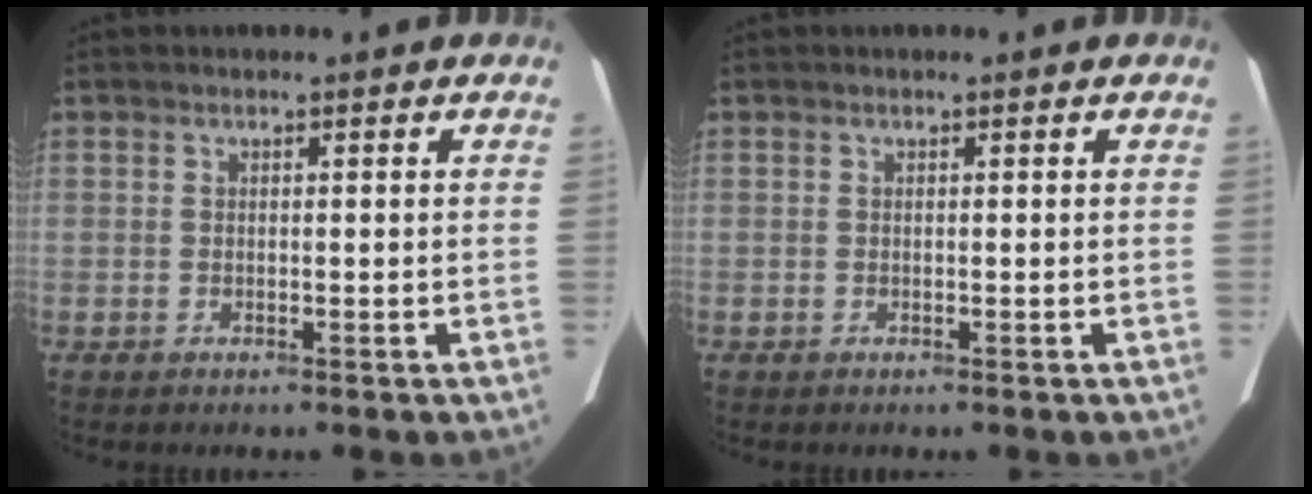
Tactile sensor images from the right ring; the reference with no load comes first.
{"total": 0.0}